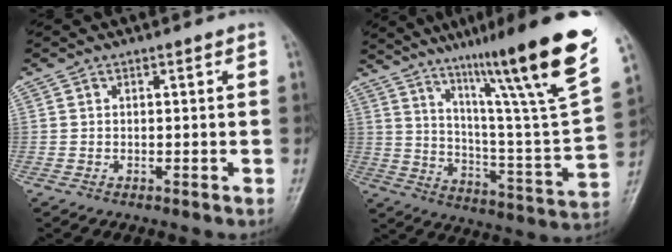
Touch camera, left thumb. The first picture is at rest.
{"total": 27.6, "force": [17.7, 2.1, 21.1], "torque": [-0.300, -0.078, 0.279]}